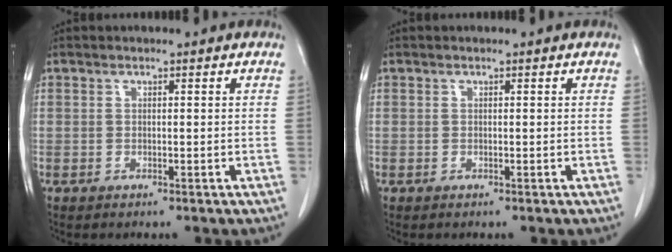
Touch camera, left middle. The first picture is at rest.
{"total": 0.0}